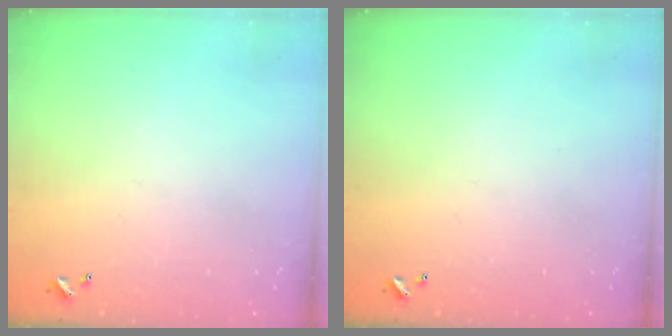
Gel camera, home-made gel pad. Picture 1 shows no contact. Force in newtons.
{"total": 0.0}